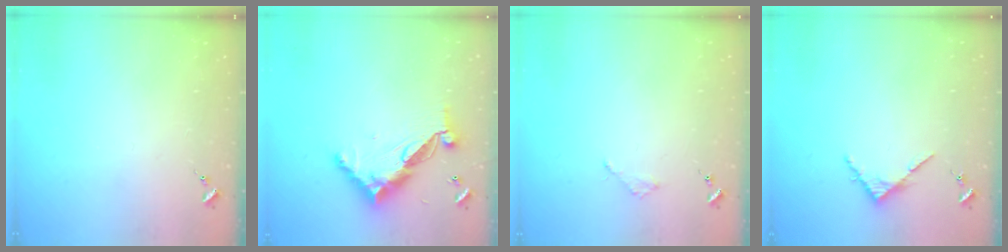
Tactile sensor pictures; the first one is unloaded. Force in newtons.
{"total": 13.7, "press": 13.6, "slide": 1.0}
{"total": 2.0, "press": 2.0, "slide": 0.3}
{"total": 3.8, "press": 3.8, "slide": 0.4}